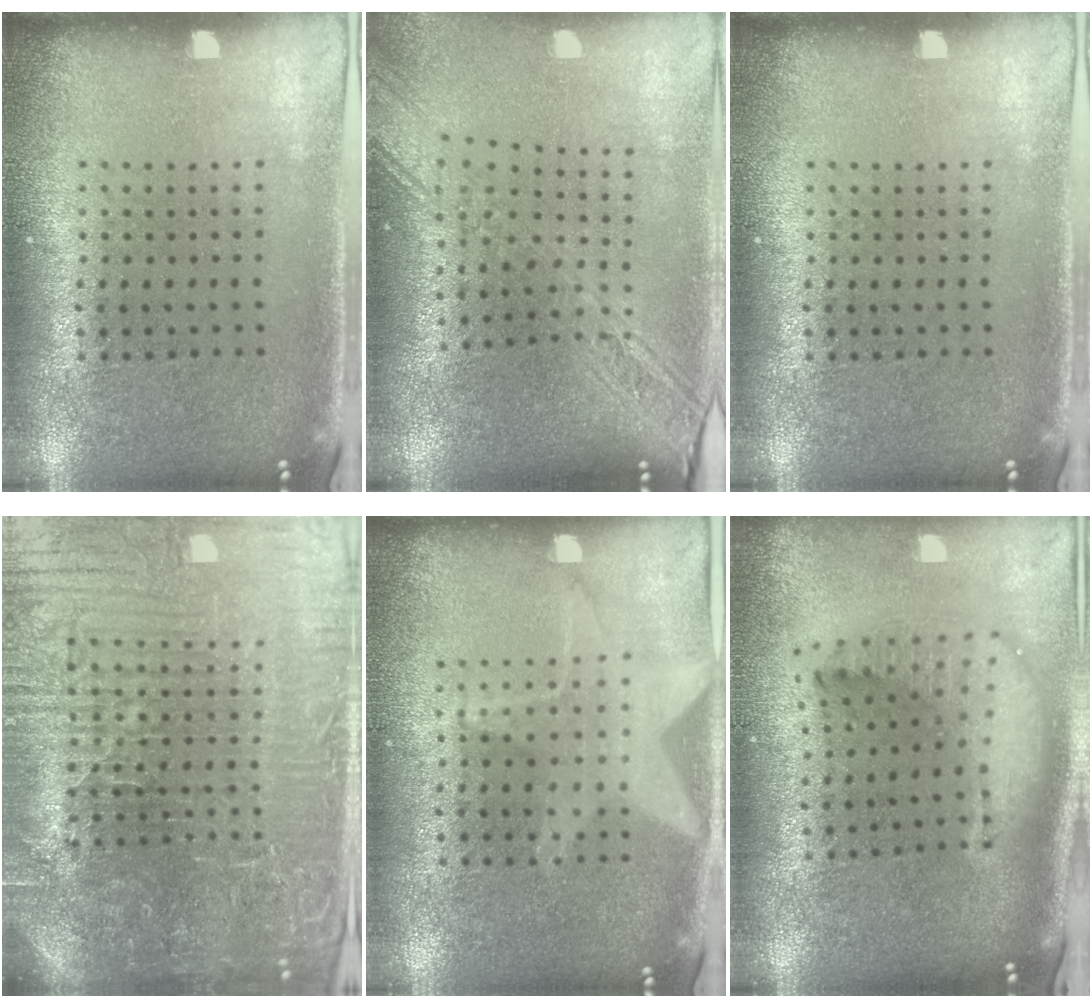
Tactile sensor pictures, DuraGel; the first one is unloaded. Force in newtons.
{"total": 2.6, "press": 2.1, "slide": 1.6}
{"total": 0.0}
{"total": 7.2, "press": 6.4, "slide": 3.3}
{"total": 1.1, "press": 1.1, "slide": 0.1}
{"total": 2.1, "press": 1.6, "slide": 1.3}